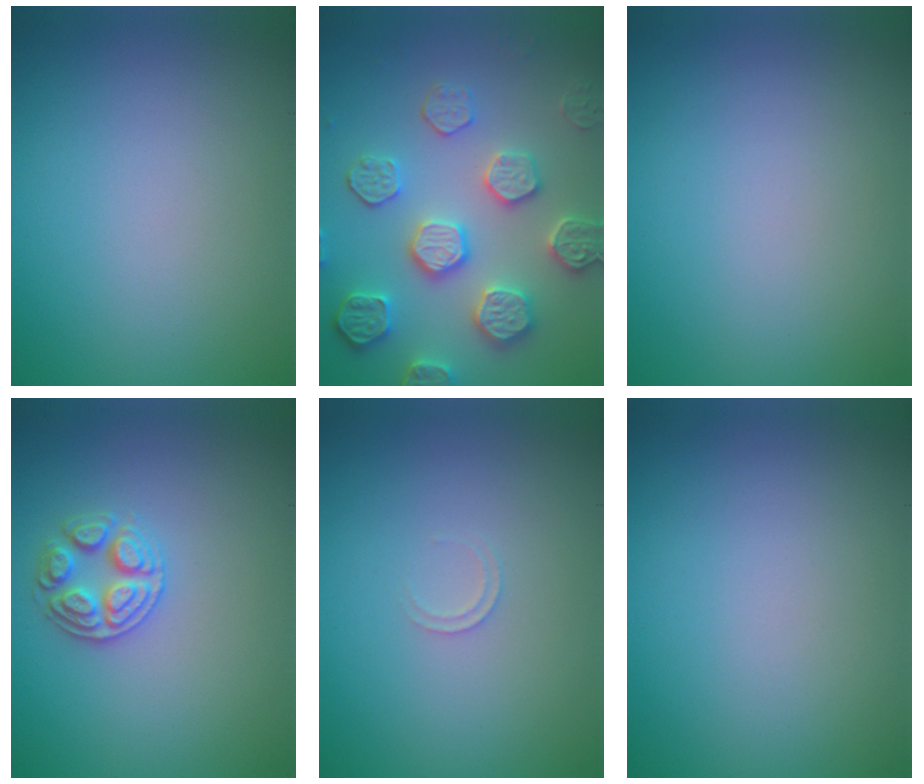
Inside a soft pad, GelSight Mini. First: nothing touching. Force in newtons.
{"total": 5.6, "press": 5.1, "slide": 2.2}
{"total": 0.0}
{"total": 2.7, "press": 2.7, "slide": 0.5}
{"total": 0.7, "press": 0.7, "slide": 0.1}
{"total": 0.0}